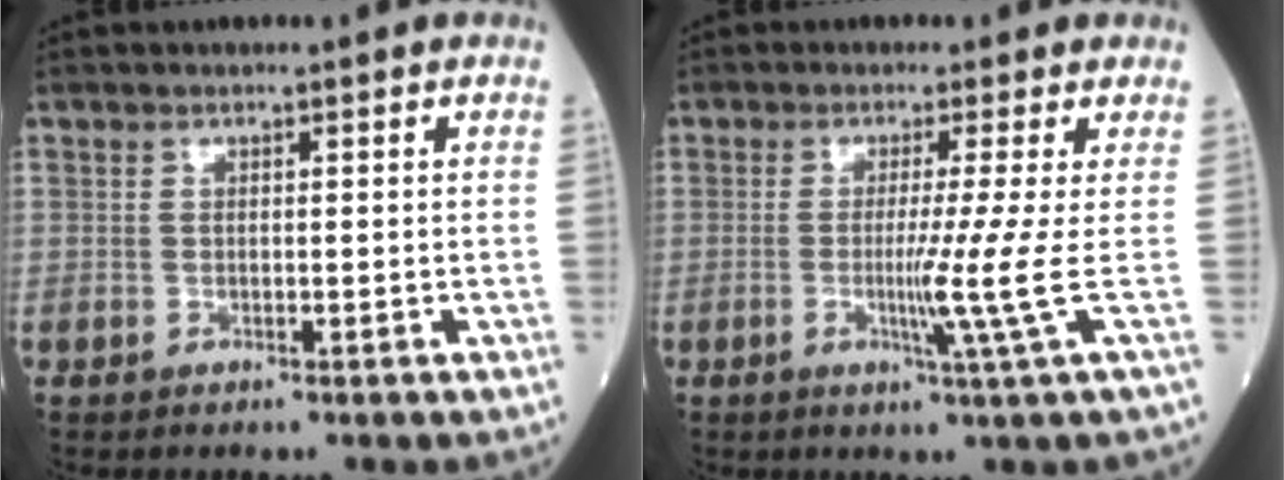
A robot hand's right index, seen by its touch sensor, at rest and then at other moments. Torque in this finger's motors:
{"motor_torque": [0.18, 0.07, 0.35, 0.11]}